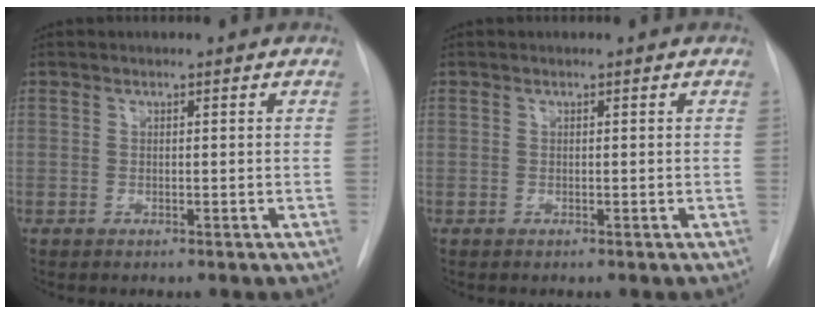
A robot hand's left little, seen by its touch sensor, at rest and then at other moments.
{"total": 0.0}